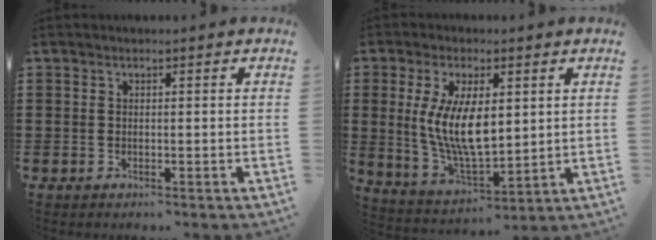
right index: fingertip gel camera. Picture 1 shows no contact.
{"total": 10.1, "force": [1.4, 4.3, 9.0], "torque": [-0.183, 0.003, 0.027]}